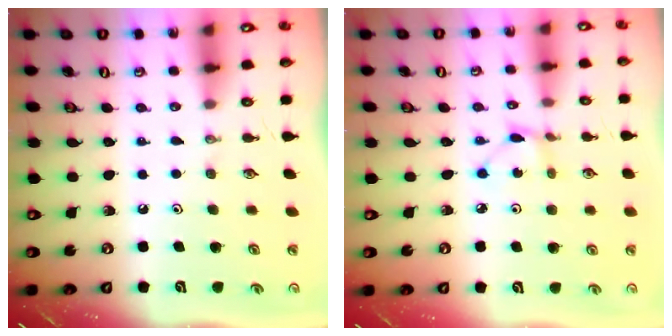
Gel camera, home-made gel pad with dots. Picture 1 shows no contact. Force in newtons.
{"total": 2.2, "press": 2.2, "slide": 0.3}